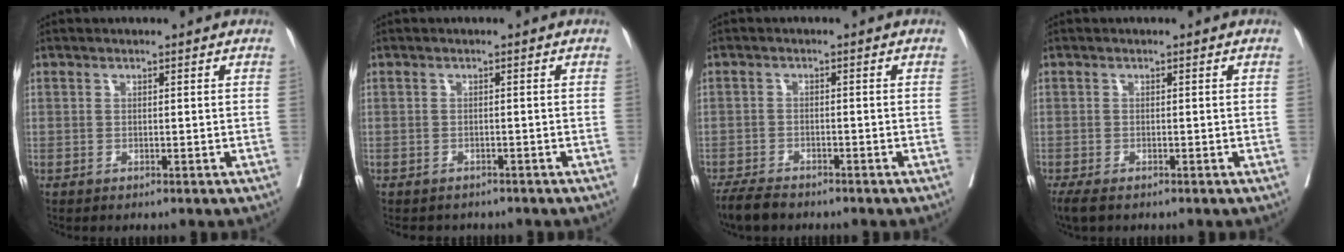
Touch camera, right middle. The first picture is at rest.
{"total": 4.4, "force": [-3.9, 1.9, 0.8], "torque": [-0.011, -0.002, -0.048]}
{"total": 4.5, "force": [-4.0, 1.3, 1.8], "torque": [-0.032, -0.009, -0.068]}
{"total": 3.4, "force": [-2.6, 1.1, 2.0], "torque": [-0.039, -0.013, -0.039]}